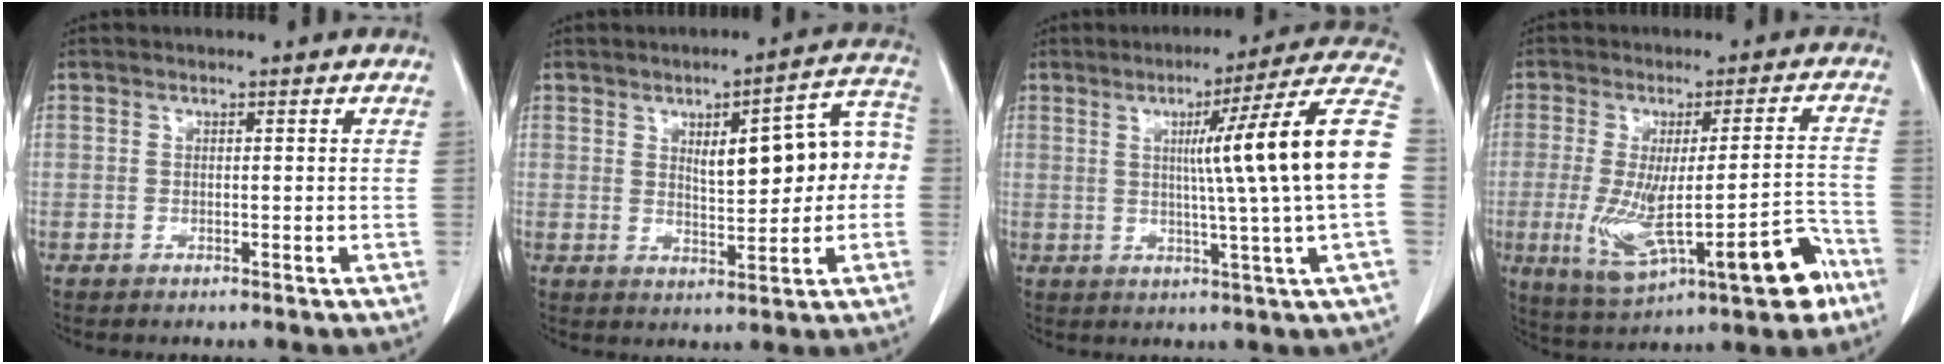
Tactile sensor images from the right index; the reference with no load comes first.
{"total": 11.7, "force": [1.2, 3.7, 11.1], "torque": [-0.141, 0.039, 0.021]}
{"total": 16.9, "force": [1.3, -2.6, 16.7], "torque": [-0.216, 0.010, 0.008]}
{"total": 15.0, "force": [-5.7, 3.2, 13.4], "torque": [-0.217, 0.004, -0.068]}